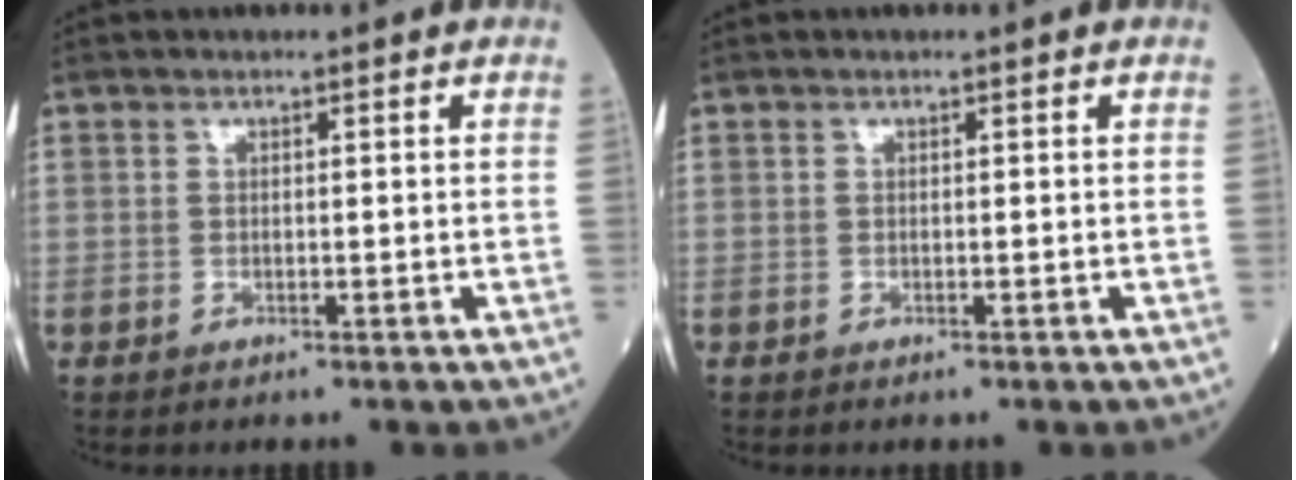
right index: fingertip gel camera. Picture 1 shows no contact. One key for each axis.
{"total": 0.0}